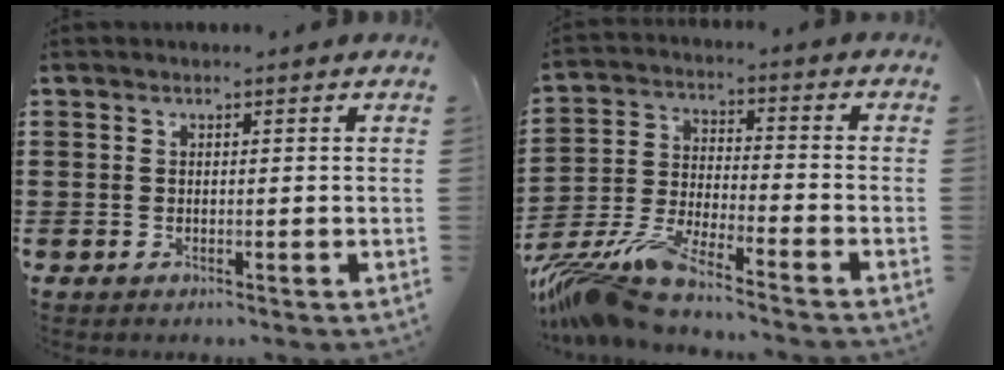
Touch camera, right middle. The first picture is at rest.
{"total": 9.0, "force": [-8.2, 0.2, 3.6], "torque": [-0.087, -0.011, -0.166]}